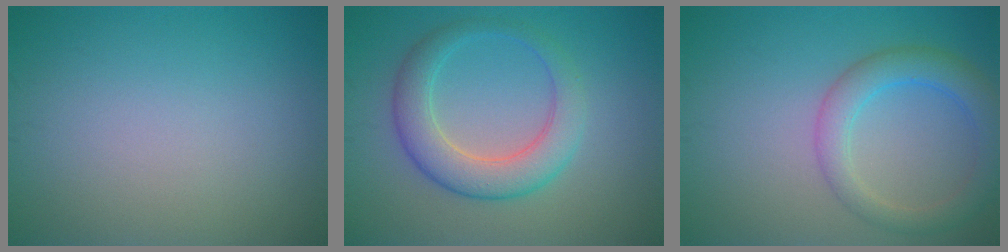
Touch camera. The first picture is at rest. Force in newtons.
{"total": 5.0, "press": 5.0, "slide": 0.3}
{"total": 4.1, "press": 4.1, "slide": 0.1}